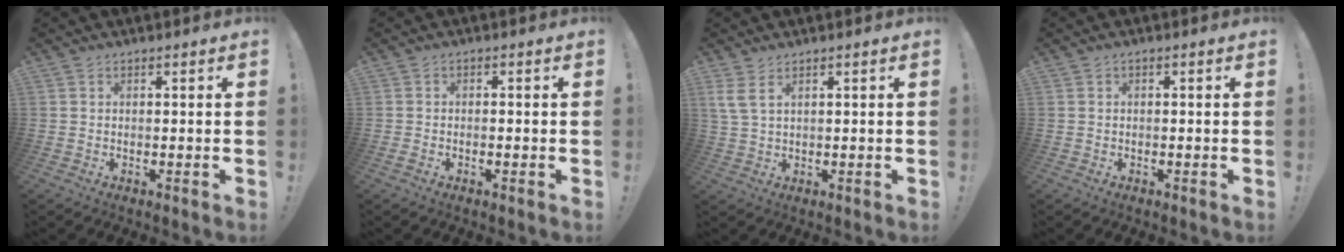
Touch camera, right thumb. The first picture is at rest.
{"total": 1.4, "force": [-0.9, 0.2, 1.0], "torque": [-0.019, 0.003, -0.015]}
{"total": 4.1, "force": [2.3, 1.1, 3.2], "torque": [-0.065, -0.007, 0.045]}
{"total": 0.0}